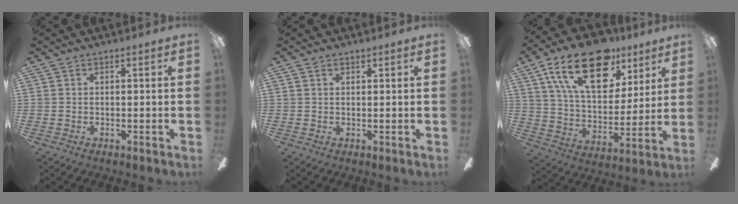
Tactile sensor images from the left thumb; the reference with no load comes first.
{"total": 0.8, "force": [0.6, 0.4, 0.3], "torque": [-0.008, 0.001, 0.011]}
{"total": 24.4, "force": [14.0, 12.5, 15.5], "torque": [-0.268, -0.060, 0.243]}